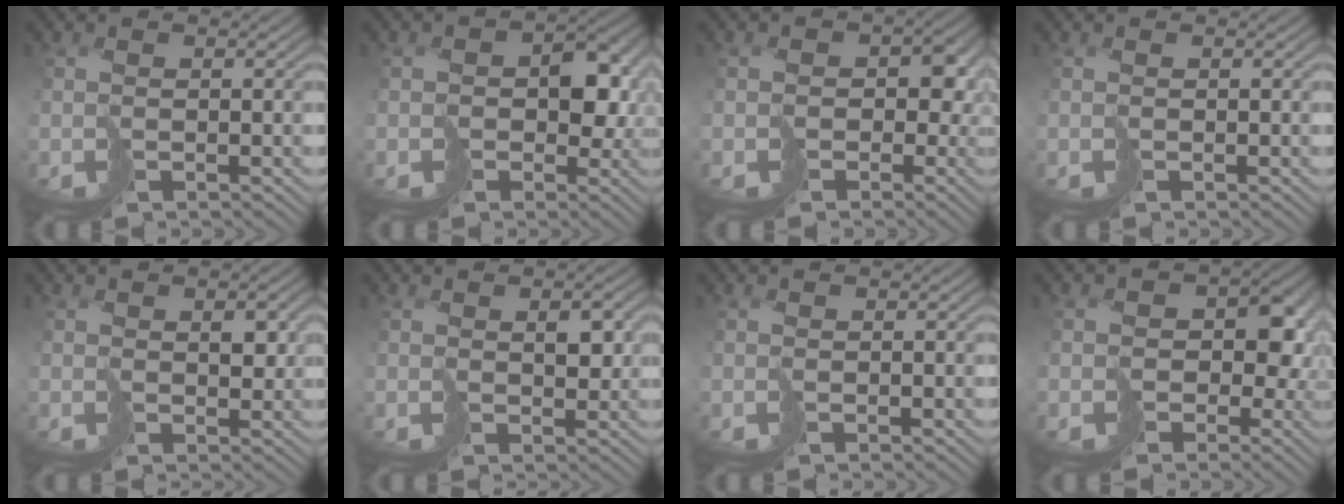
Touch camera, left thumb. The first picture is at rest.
{"total": 6.0, "force": [-0.2, 4.6, 3.8], "torque": [-0.047, -0.004, 0.002]}
{"total": 5.2, "force": [-0.9, 4.4, 2.6], "torque": [-0.025, -0.008, -0.013]}
{"total": 0.0}
{"total": 2.5, "force": [1.2, 1.6, 1.5], "torque": [-0.021, -0.001, 0.032]}
{"total": 2.9, "force": [1.3, 1.7, 2.0], "torque": [-0.030, -0.001, 0.031]}
{"total": 0.0}
{"total": 6.3, "force": [-0.7, 5.2, 3.4], "torque": [-0.038, -0.013, -0.013]}